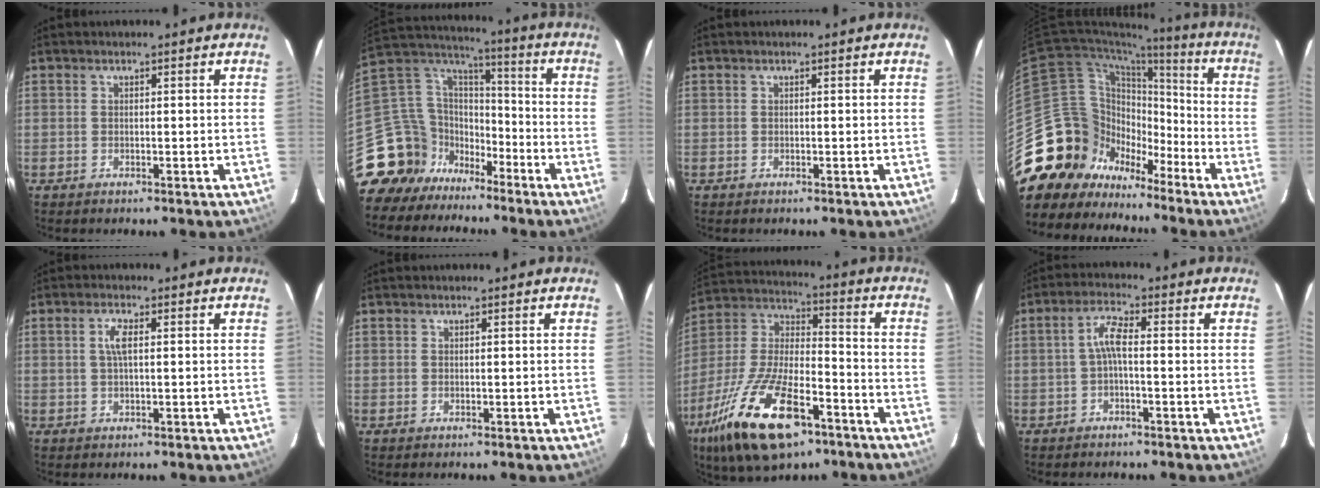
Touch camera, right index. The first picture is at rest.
{"total": 16.6, "force": [-11.6, 11.2, 4.0], "torque": [-0.112, 0.048, -0.204]}
{"total": 0.0}
{"total": 19.7, "force": [-10.6, 15.8, 5.1], "torque": [-0.136, 0.061, -0.168]}
{"total": 2.8, "force": [0.6, 0.8, 2.7], "torque": [-0.056, 0.005, 0.012]}
{"total": 0.6, "force": [0.2, 0.5, -0.1], "torque": [0.003, 0.003, 0.004]}
{"total": 22.7, "force": [-12.7, 9.1, 16.5], "torque": [-0.337, -0.027, -0.223]}
{"total": 3.9, "force": [-0.5, 0.9, 3.7], "torque": [-0.079, 0.012, -0.010]}